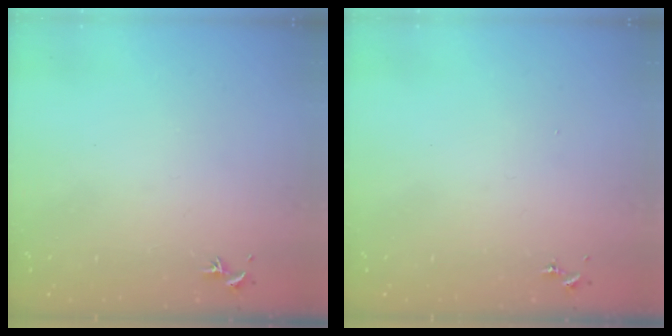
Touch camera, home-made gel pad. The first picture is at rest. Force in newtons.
{"total": 0.0}